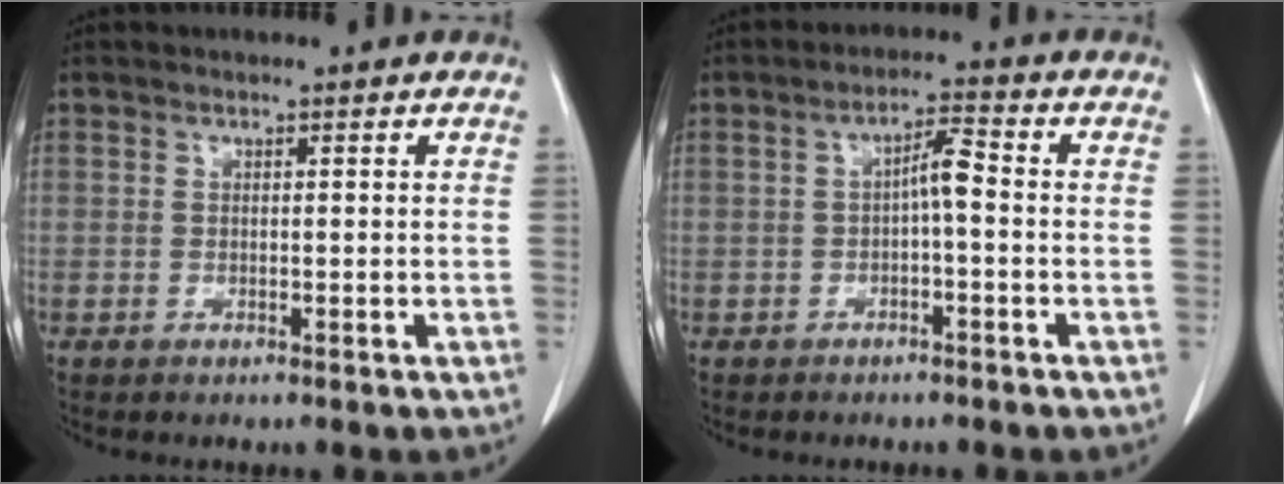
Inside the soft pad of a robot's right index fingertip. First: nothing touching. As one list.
[{"total": 3.7, "force": [-0.4, 0.6, 3.6], "torque": [-0.061, 0.014, -0.006]}]